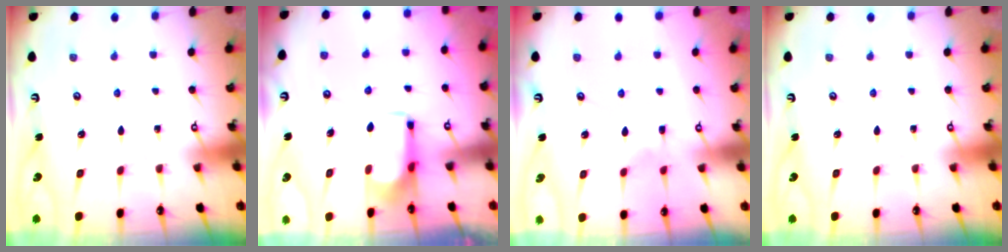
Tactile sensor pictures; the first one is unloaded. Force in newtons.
{"total": 1.7, "press": 1.6, "slide": 0.4}
{"total": 5.5, "press": 5.4, "slide": 1.2}
{"total": 0.0}